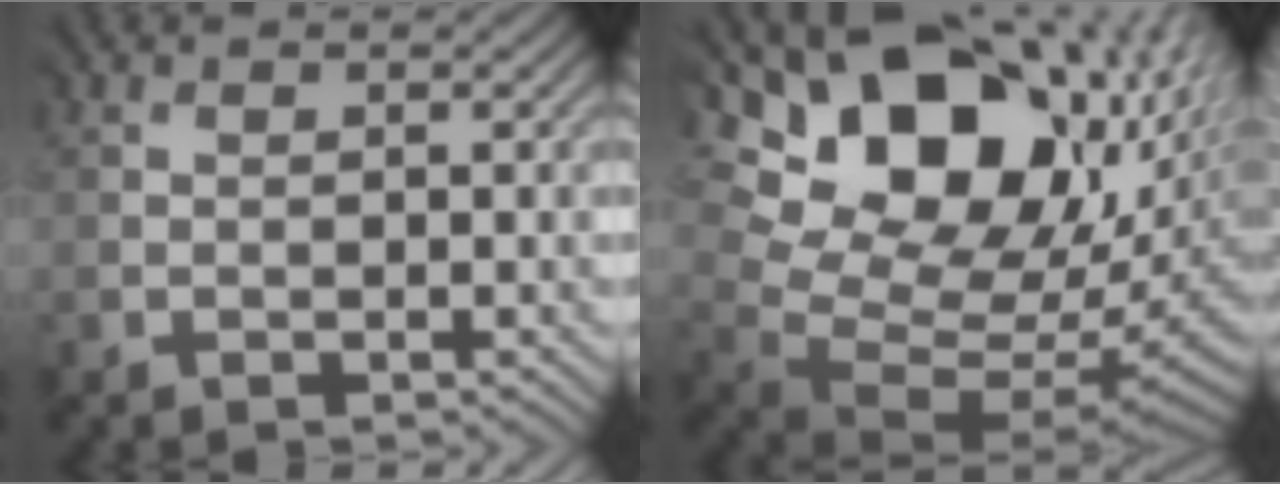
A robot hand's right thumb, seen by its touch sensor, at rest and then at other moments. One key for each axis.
{"total": 20.6, "fx": 8.1, "fy": 13.2, "fz": 13.5, "tx": -0.239, "ty": 0.045, "tz": 0.159}